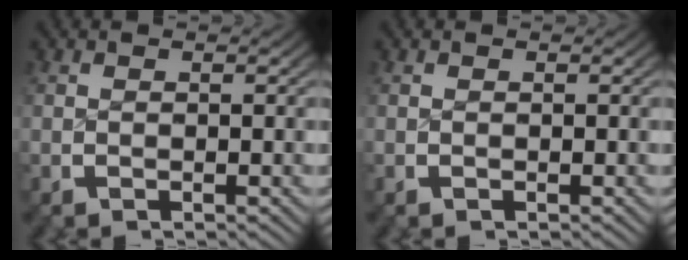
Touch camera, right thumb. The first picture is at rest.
{"total": 0.0}